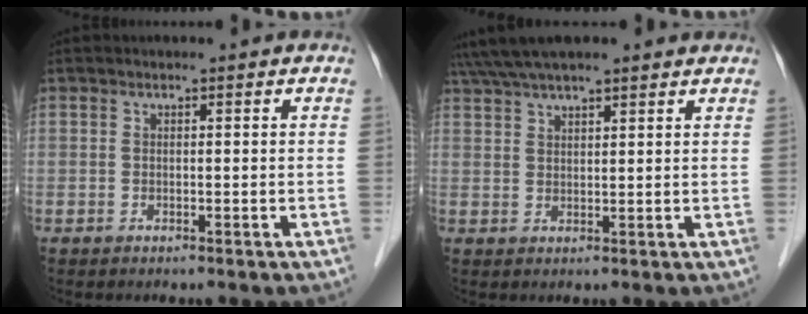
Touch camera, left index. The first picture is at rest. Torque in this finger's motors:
{"motor_torque": [0.58, -0.75, 0.99, 0.21]}